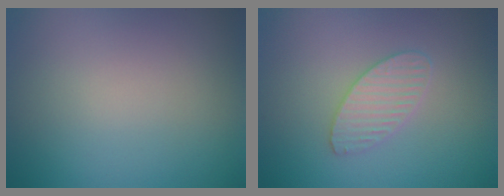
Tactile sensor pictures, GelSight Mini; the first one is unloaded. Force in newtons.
{"total": 2.6, "press": 2.6, "slide": 0.2}